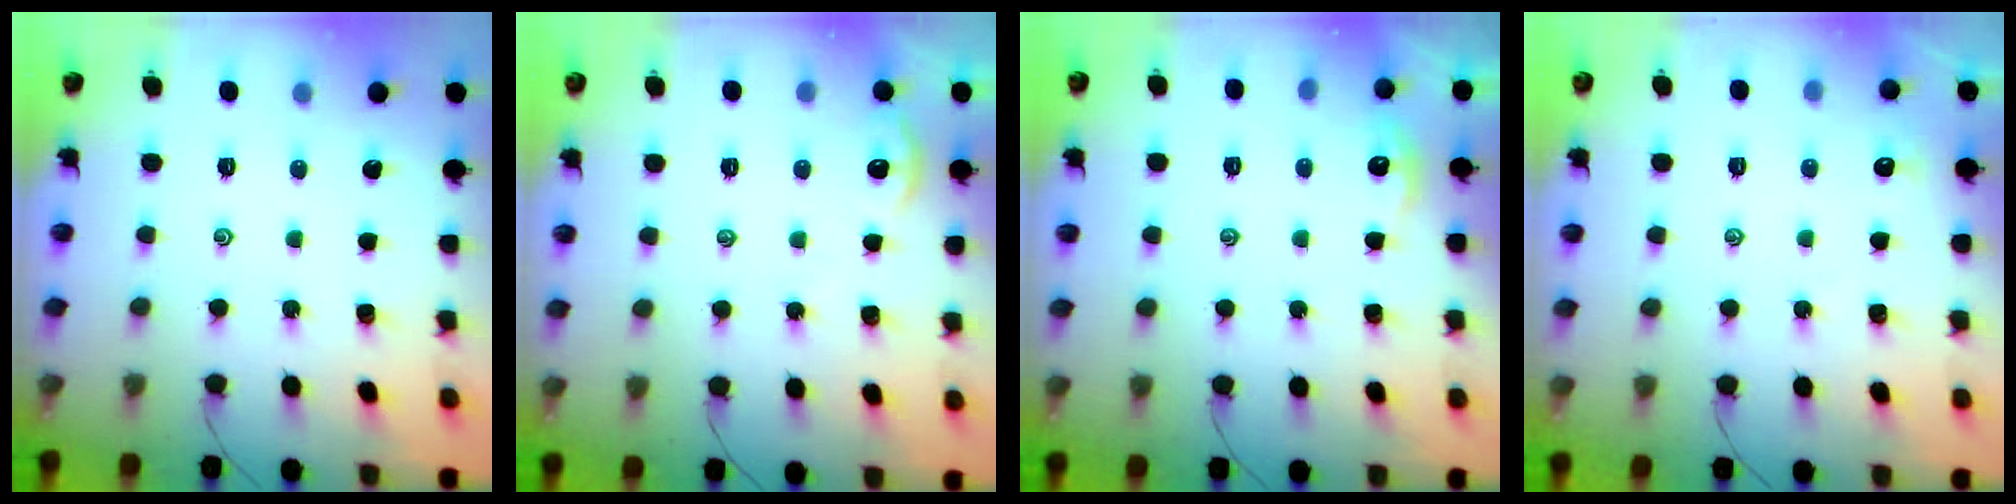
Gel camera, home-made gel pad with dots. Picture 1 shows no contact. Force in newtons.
{"total": 2.2, "press": 2.2, "slide": 0.4}
{"total": 4.5, "press": 4.5, "slide": 0.5}
{"total": 2.2, "press": 2.2, "slide": 0.3}